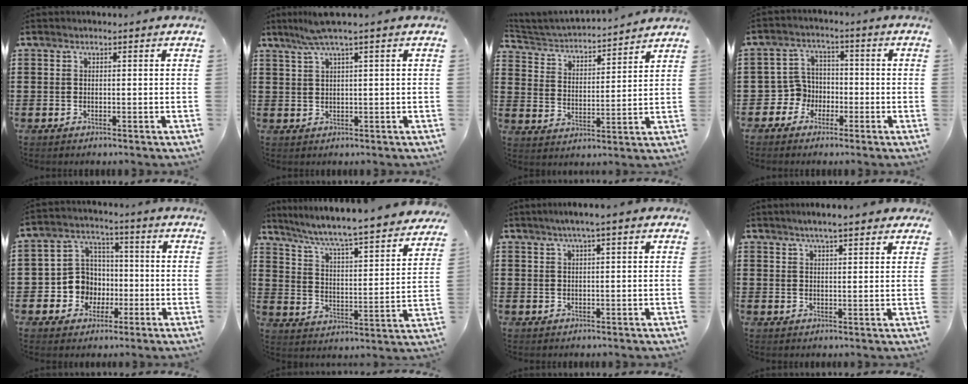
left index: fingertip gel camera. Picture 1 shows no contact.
{"total": 3.9, "force": [2.1, -0.5, 3.2], "torque": [-0.066, 0.001, 0.036]}
{"total": 3.2, "force": [3.2, 0.4, 0.4], "torque": [-0.030, -0.029, 0.046]}
{"total": 4.8, "force": [-2.2, 4.2, 1.0], "torque": [-0.048, 0.004, -0.049]}
{"total": 7.8, "force": [-1.3, 7.3, 2.4], "torque": [-0.080, 0.021, -0.021]}
{"total": 5.5, "force": [4.8, -0.6, 2.6], "torque": [-0.073, -0.051, 0.072]}
{"total": 2.2, "force": [1.2, -0.1, 1.8], "torque": [-0.036, 0.000, 0.020]}
{"total": 4.2, "force": [3.4, 0.4, 2.4], "torque": [-0.054, 0.001, 0.060]}